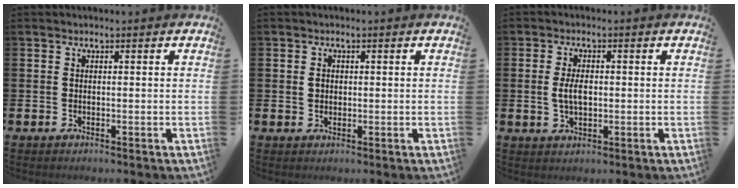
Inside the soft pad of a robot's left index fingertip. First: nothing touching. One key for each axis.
{"total": 1.3, "fx": 0.5, "fy": 1.2, "fz": 0.5, "tx": 0.002, "ty": 0.004, "tz": 0.004}
{"total": 3.7, "fx": 0.2, "fy": 2.0, "fz": 3.1, "tx": -0.056, "ty": 0.000, "tz": -0.004}